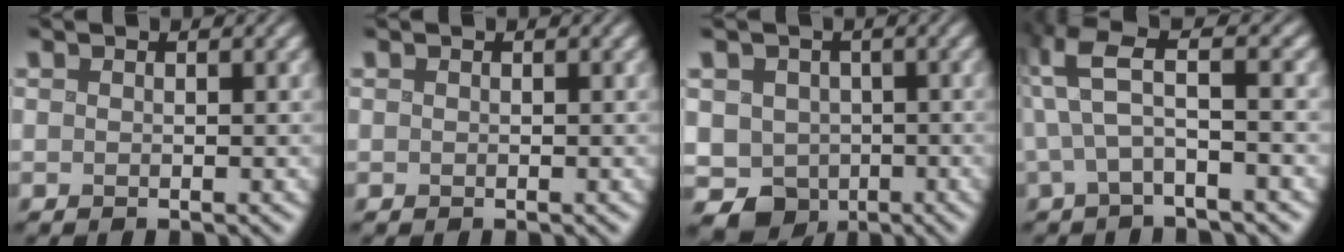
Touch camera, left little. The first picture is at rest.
{"total": 0.0}
{"total": 6.5, "force": [-2.2, 5.7, 2.3], "torque": [-0.016, -0.009, -0.044]}
{"total": 5.3, "force": [1.4, 1.0, 5.0], "torque": [-0.097, 0.014, 0.022]}